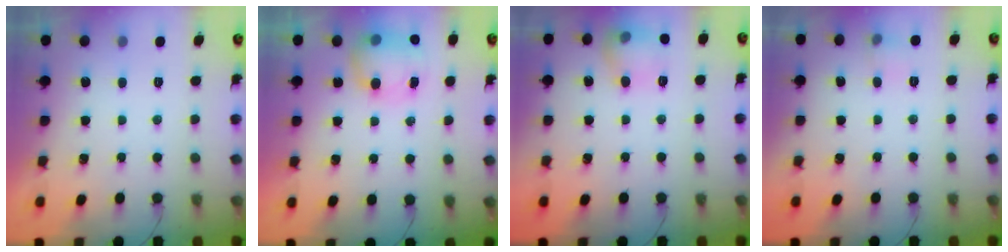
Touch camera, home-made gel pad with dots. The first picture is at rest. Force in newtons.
{"total": 8.4, "press": 8.4, "slide": 0.8}
{"total": 10.6, "press": 10.5, "slide": 0.6}
{"total": 5.5, "press": 5.3, "slide": 1.3}